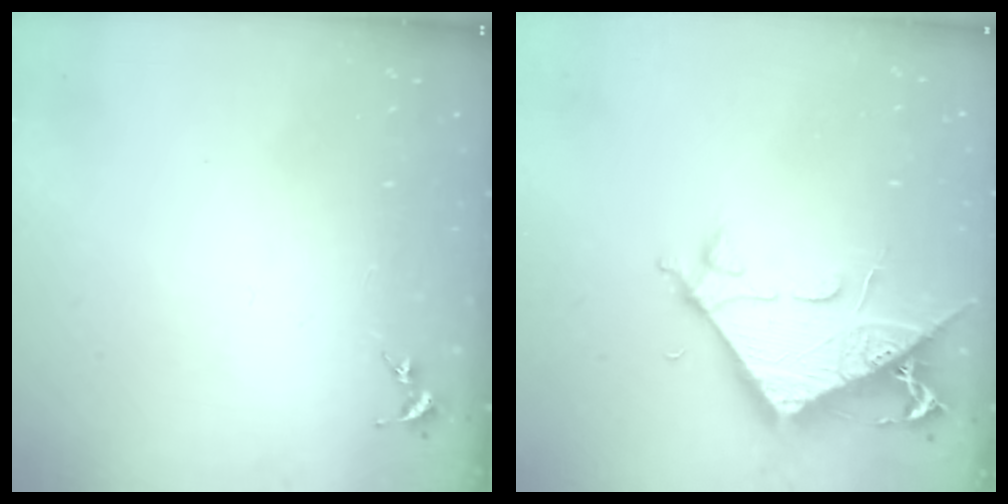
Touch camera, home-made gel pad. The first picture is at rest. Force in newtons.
{"total": 7.1, "press": 7.0, "slide": 0.8}